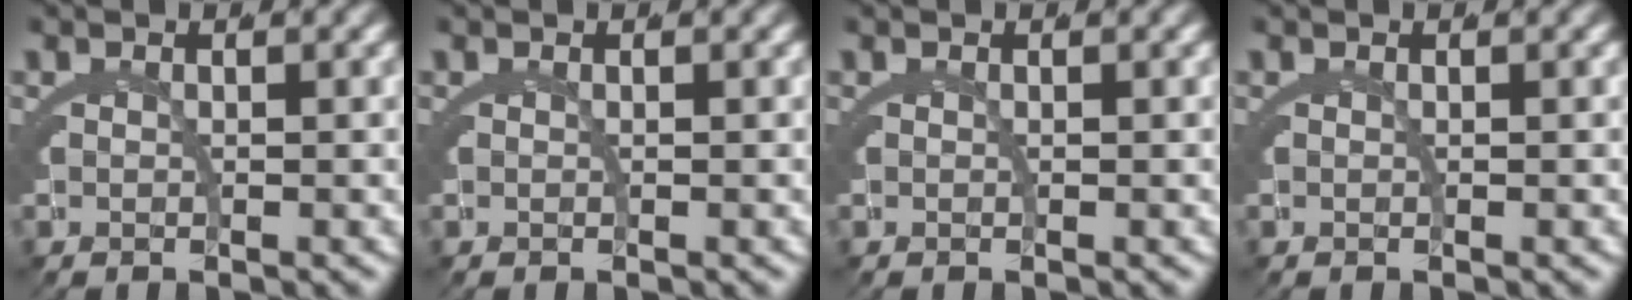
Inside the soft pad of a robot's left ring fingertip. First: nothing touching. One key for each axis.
{"total": 0.0}
{"total": 0.0}
{"total": 0.0}